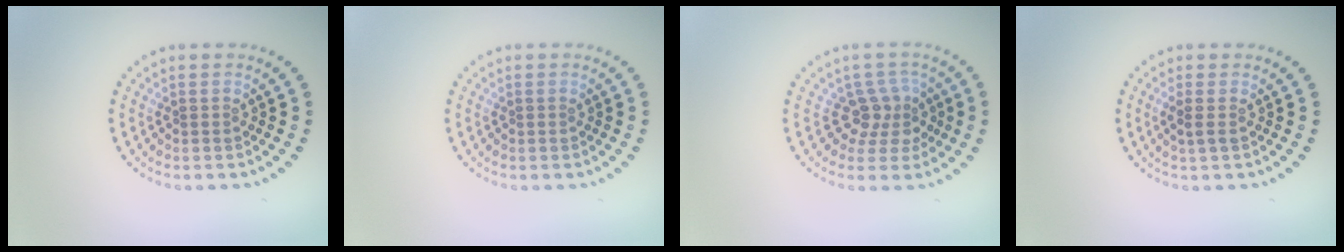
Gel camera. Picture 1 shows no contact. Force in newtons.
{"total": 0.0}
{"total": 2.8, "press": 2.1, "slide": 1.8}
{"total": 1.1, "press": 0.9, "slide": 0.6}